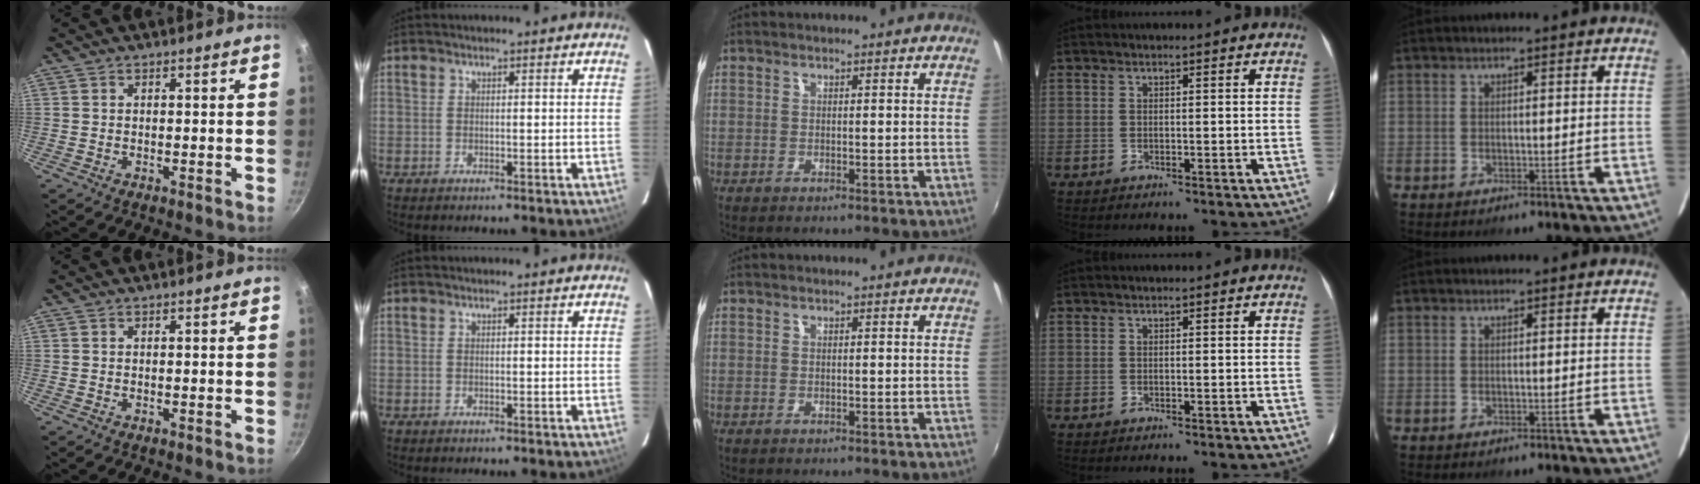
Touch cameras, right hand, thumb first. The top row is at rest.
{}